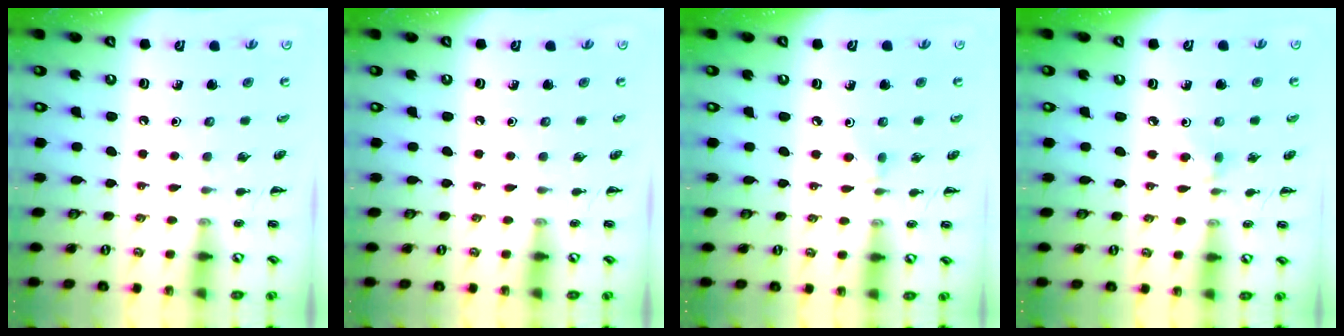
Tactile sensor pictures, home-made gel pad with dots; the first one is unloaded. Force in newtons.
{"total": 0.0}
{"total": 2.6, "press": 2.4, "slide": 1.0}
{"total": 5.1, "press": 4.8, "slide": 1.7}